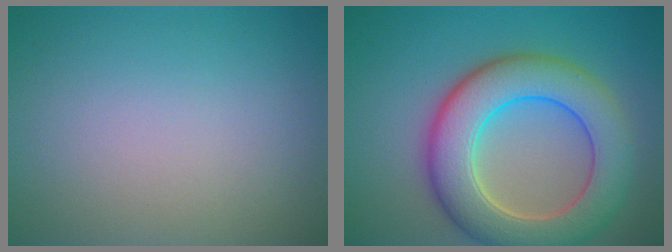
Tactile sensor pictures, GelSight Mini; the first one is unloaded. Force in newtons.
{"total": 9.4, "press": 9.3, "slide": 0.8}